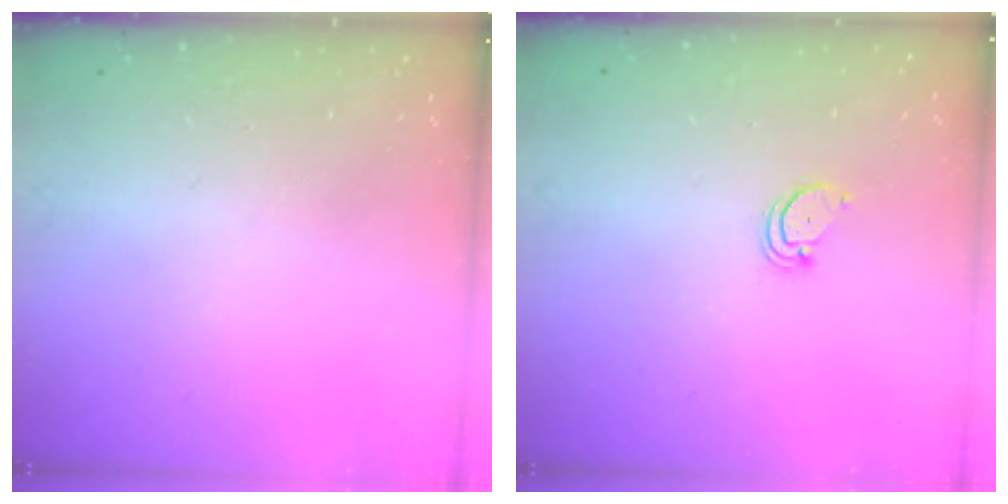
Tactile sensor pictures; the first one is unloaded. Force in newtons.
{"total": 1.5, "press": 1.5, "slide": 0.2}